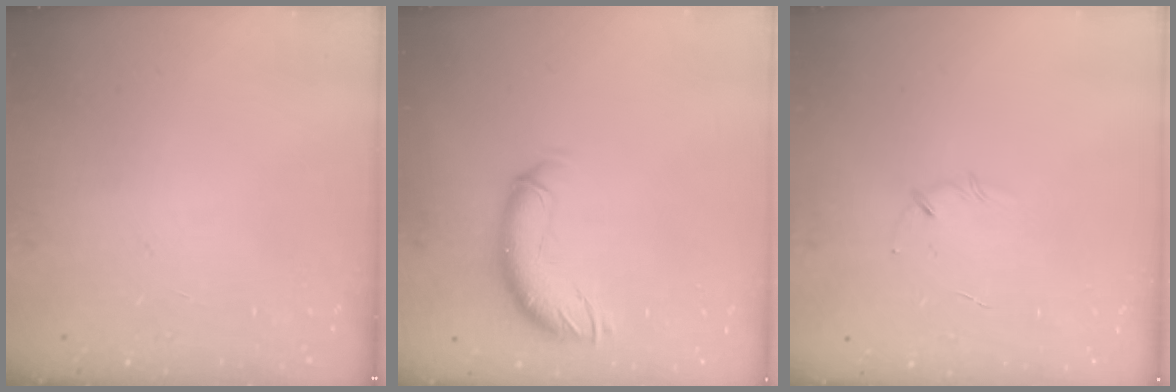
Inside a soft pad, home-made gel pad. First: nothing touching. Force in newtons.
{"total": 10.7, "press": 10.6, "slide": 1.0}
{"total": 3.1, "press": 3.0, "slide": 0.7}